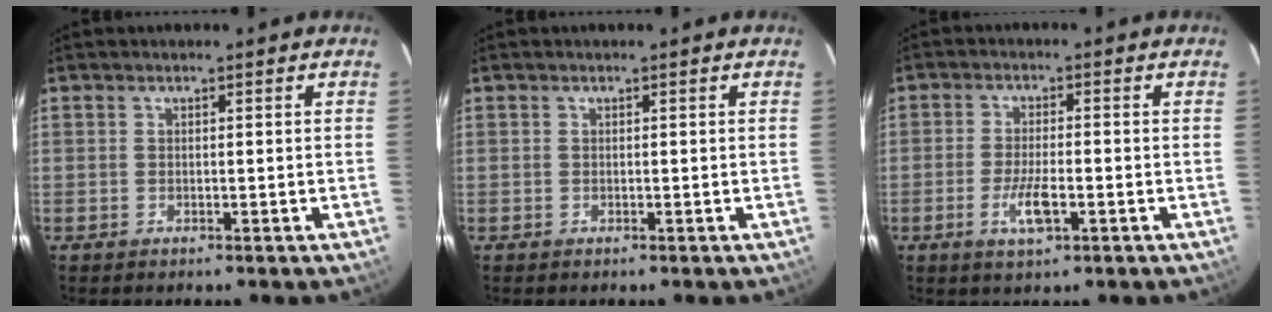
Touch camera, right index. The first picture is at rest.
{"total": 0.0}
{"total": 5.1, "force": [-2.0, 1.2, 4.6], "torque": [-0.093, -0.004, -0.033]}